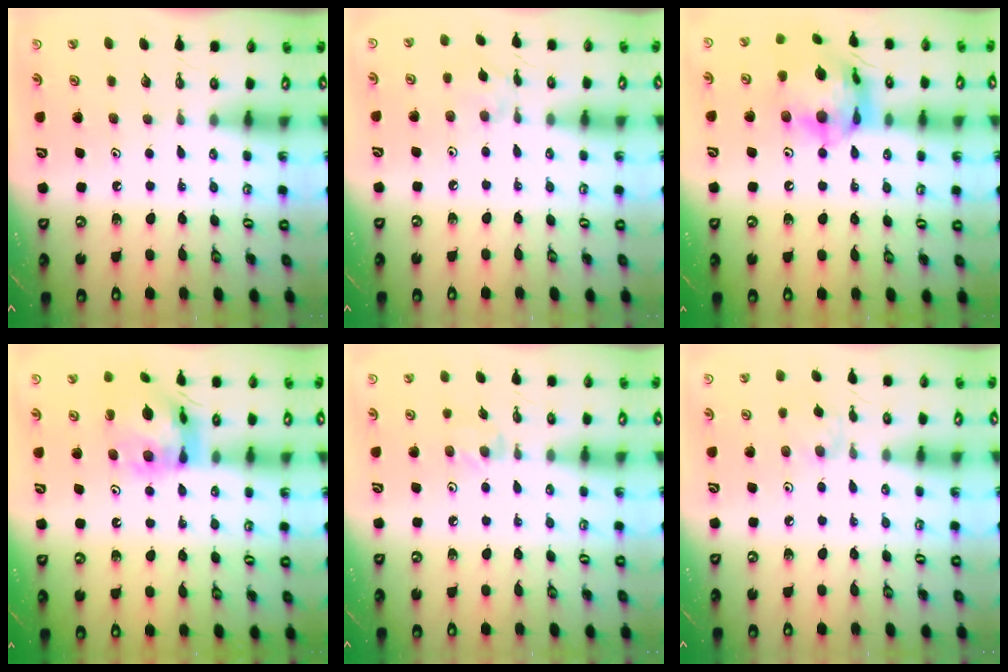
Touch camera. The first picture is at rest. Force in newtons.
{"total": 3.7, "press": 3.7, "slide": 0.3}
{"total": 18.8, "press": 18.7, "slide": 1.6}
{"total": 13.9, "press": 13.8, "slide": 1.5}
{"total": 3.9, "press": 3.9, "slide": 0.6}
{"total": 3.4, "press": 3.3, "slide": 0.6}